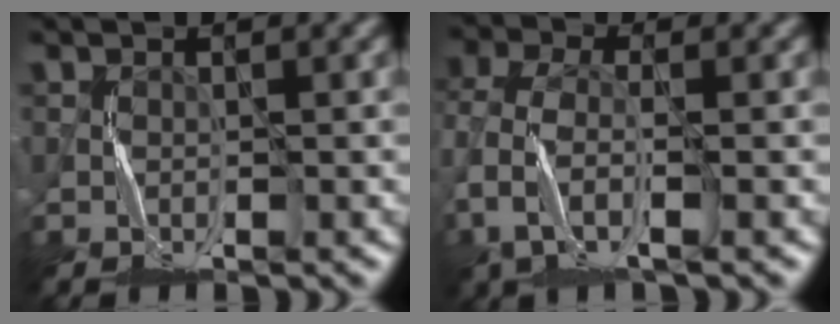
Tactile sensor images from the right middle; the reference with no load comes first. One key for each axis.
{"total": 4.3, "fx": -1.8, "fy": 2.1, "fz": 3.4, "tx": -0.093, "ty": -0.001, "tz": -0.046}